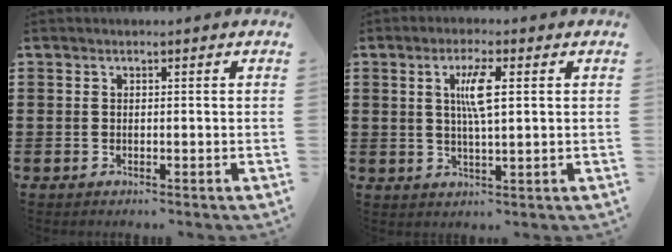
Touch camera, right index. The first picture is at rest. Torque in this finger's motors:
{"motor_torque": [0.24, -0.10, 0.33, 0.16]}